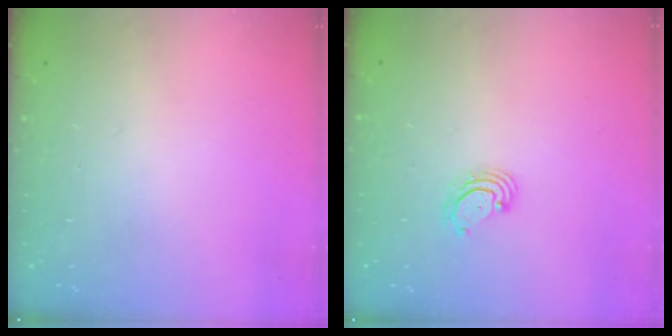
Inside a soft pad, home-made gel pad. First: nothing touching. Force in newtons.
{"total": 3.0, "press": 3.0, "slide": 0.2}